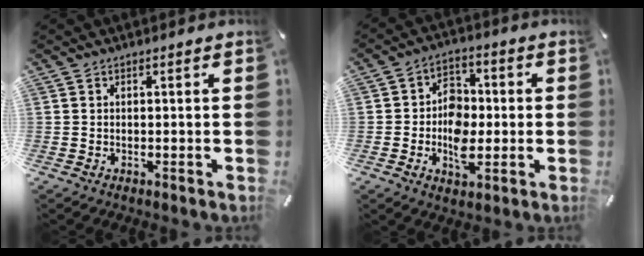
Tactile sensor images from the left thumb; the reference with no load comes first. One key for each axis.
{"total": 9.2, "fx": -1.6, "fy": 7.0, "fz": 5.8, "tx": -0.099, "ty": 0.016, "tz": -0.025}